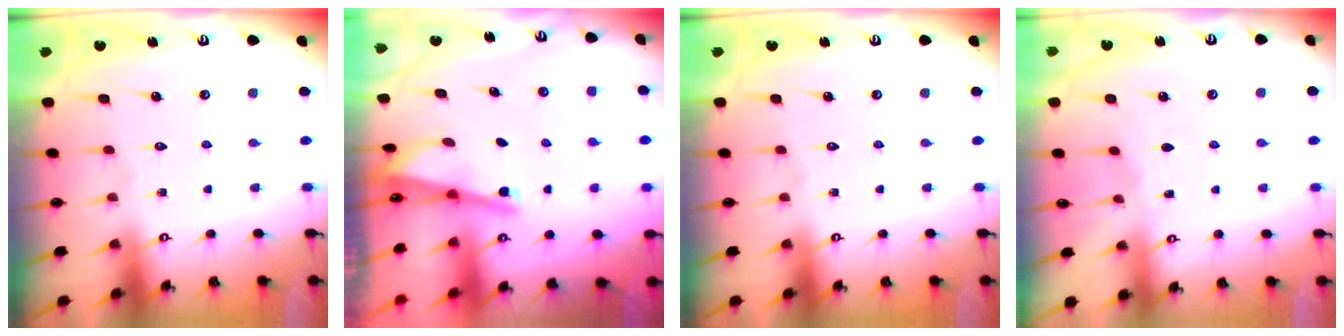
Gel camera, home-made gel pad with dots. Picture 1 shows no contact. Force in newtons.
{"total": 2.1, "press": 2.0, "slide": 0.3}
{"total": 0.0}
{"total": 2.8, "press": 2.8, "slide": 0.4}